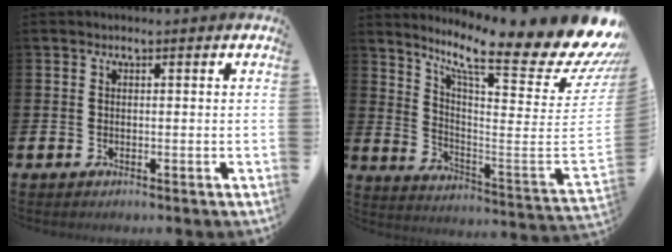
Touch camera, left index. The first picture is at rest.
{"total": 13.4, "force": [9.8, 3.1, 8.6], "torque": [-0.140, -0.100, 0.152]}